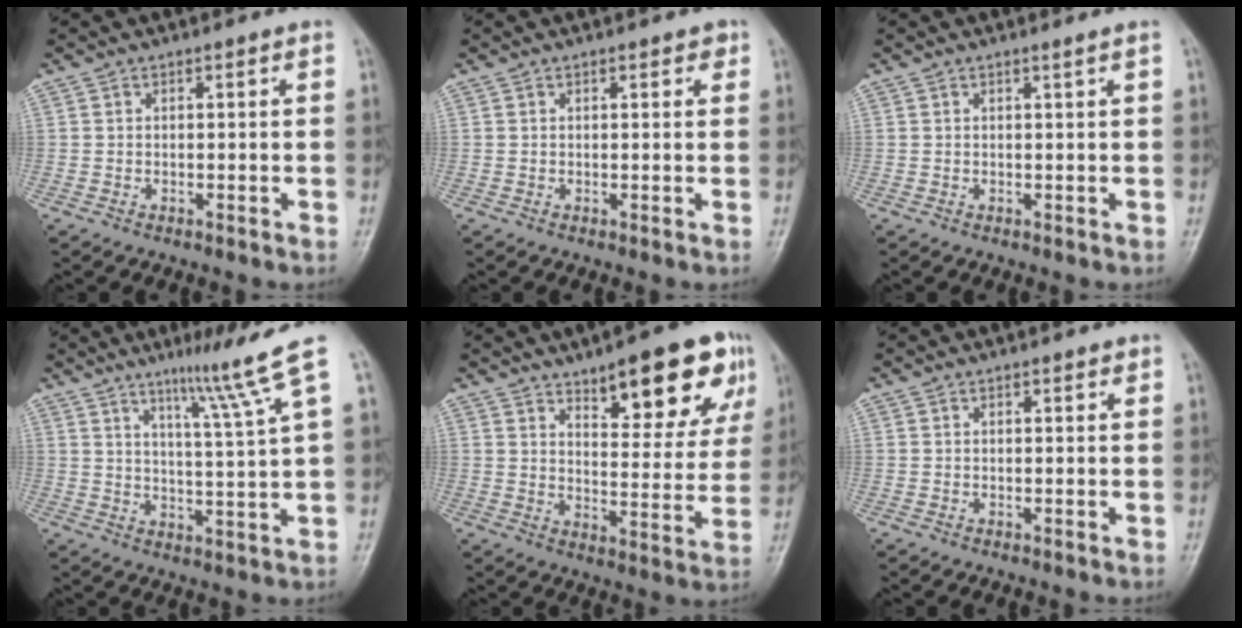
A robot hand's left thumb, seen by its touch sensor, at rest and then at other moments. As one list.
[{"total": 1.4, "force": [0.8, 0.8, 0.9], "torque": [0.000, 0.001, 0.008]}, {"total": 0.8, "force": [0.4, -0.3, 0.5], "torque": [-0.019, -0.008, 0.012]}, {"total": 9.6, "force": [6.0, -1.5, 7.3], "torque": [-0.107, -0.042, 0.094]}, {"total": 17.3, "force": [10.0, 5.9, 12.8], "torque": [-0.126, -0.043, 0.143]}, {"total": 0.7, "force": [0.5, 0.3, 0.4], "torque": [-0.002, 0.001, 0.006]}]